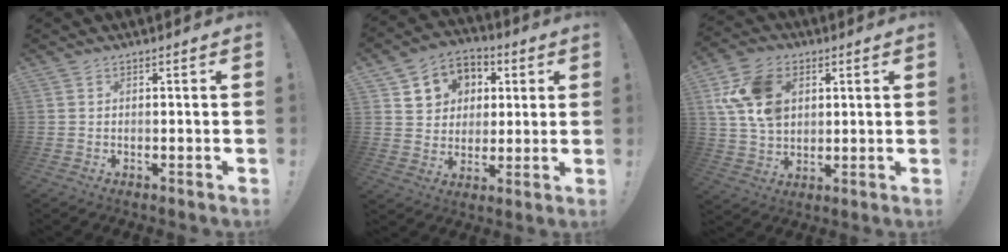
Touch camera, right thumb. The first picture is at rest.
{"total": 10.0, "force": [3.5, 9.0, 2.6], "torque": [-0.033, -0.019, 0.072]}
{"total": 14.7, "force": [4.9, 10.7, 8.9], "torque": [-0.162, -0.005, 0.097]}